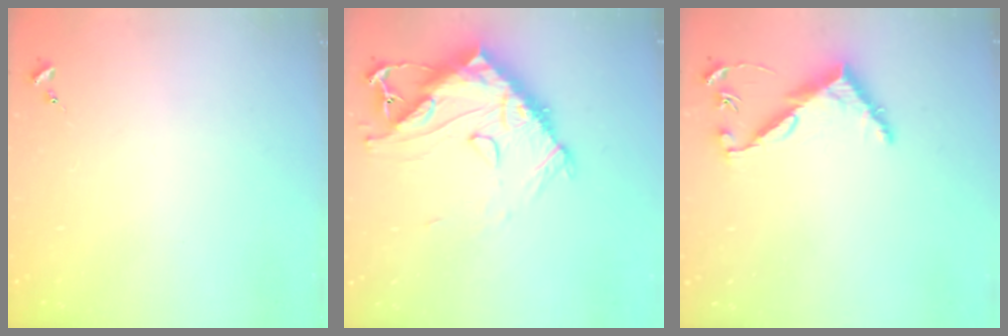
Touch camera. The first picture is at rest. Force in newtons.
{"total": 18.8, "press": 18.7, "slide": 1.7}
{"total": 7.5, "press": 7.5, "slide": 0.5}